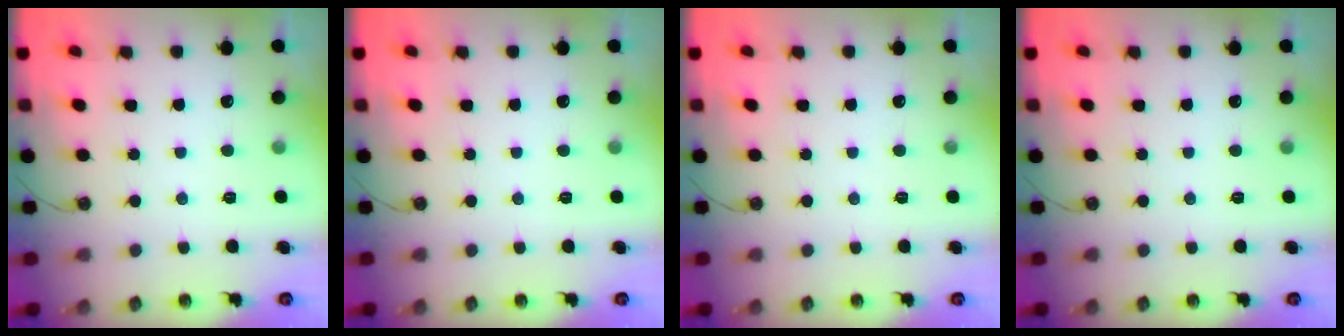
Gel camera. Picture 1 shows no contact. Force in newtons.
{"total": 0.0}
{"total": 0.0}
{"total": 0.0}